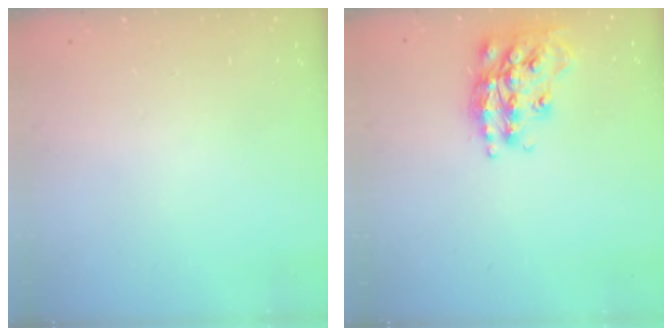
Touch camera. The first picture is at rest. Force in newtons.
{"total": 18.2, "press": 18.1, "slide": 1.1}